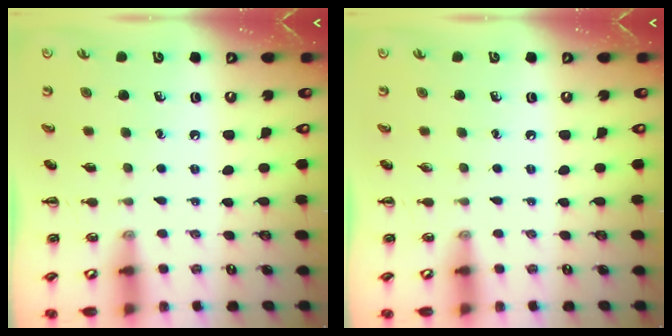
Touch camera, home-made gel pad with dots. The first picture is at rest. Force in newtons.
{"total": 0.0}